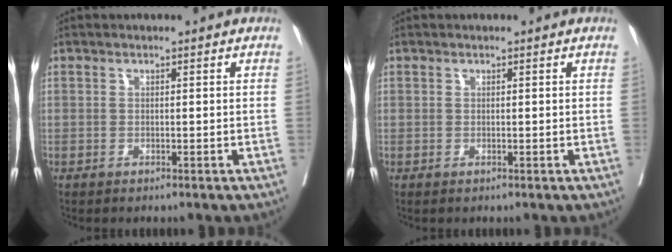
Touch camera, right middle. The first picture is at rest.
{"total": 0.0}